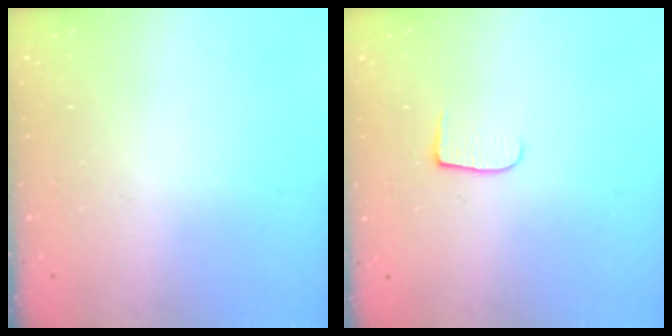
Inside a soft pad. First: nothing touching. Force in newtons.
{"total": 6.0, "press": 6.0, "slide": 0.6}